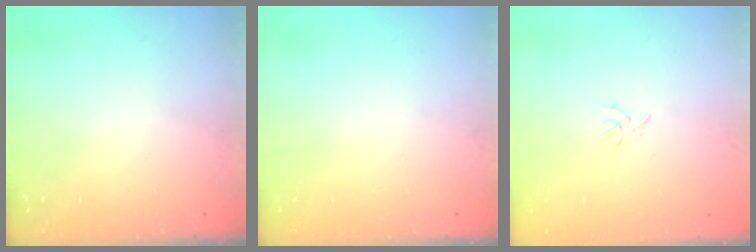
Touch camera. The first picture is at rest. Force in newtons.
{"total": 0.0}
{"total": 0.5, "press": 0.4, "slide": 0.3}